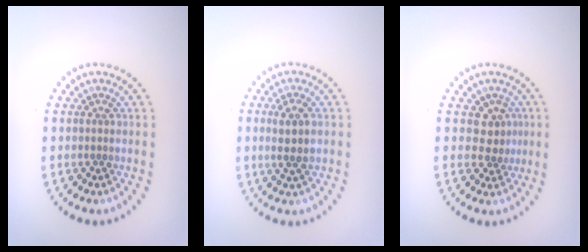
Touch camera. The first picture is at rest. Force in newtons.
{"total": 2.5, "press": 2.3, "slide": 0.9}
{"total": 2.1, "press": 1.9, "slide": 0.8}